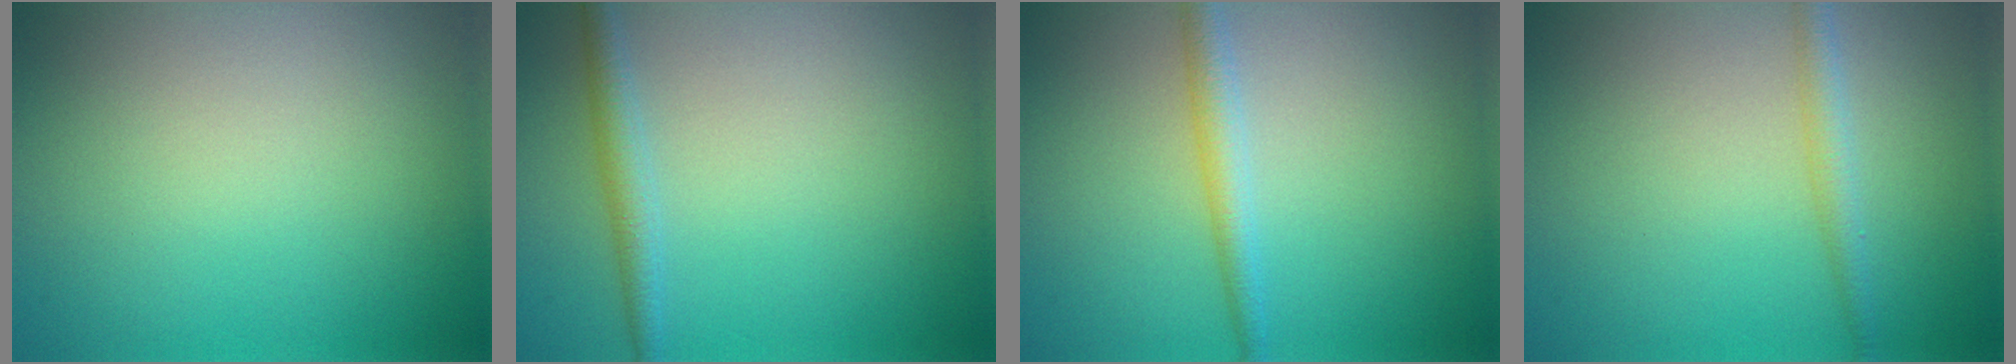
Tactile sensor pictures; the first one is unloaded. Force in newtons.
{"total": 1.9, "press": 1.9, "slide": 0.0}
{"total": 2.4, "press": 2.4, "slide": 0.0}
{"total": 1.9, "press": 1.8, "slide": 0.1}